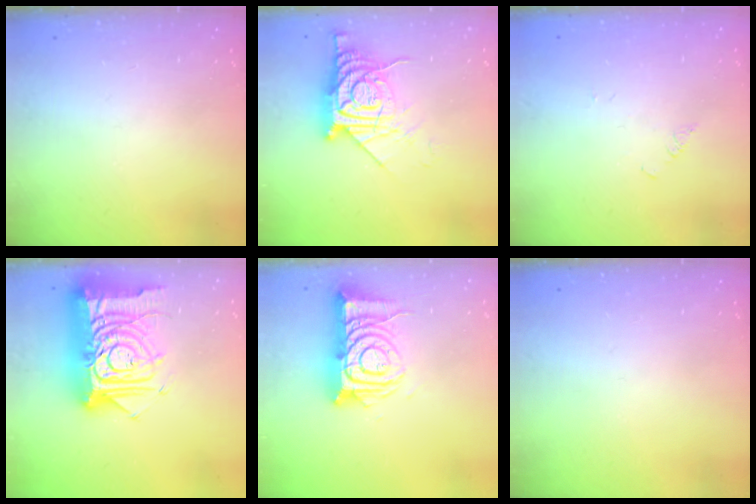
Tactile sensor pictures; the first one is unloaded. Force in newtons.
{"total": 14.3, "press": 14.2, "slide": 1.6}
{"total": 1.0, "press": 0.9, "slide": 0.2}
{"total": 24.5, "press": 24.3, "slide": 2.7}
{"total": 14.2, "press": 14.1, "slide": 1.2}
{"total": 0.0}